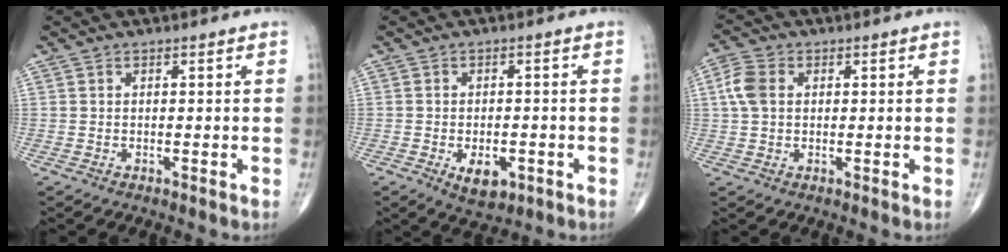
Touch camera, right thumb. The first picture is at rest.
{"total": 5.4, "force": [-2.1, 3.0, 4.0], "torque": [-0.054, 0.002, -0.023]}
{"total": 5.2, "force": [0.9, 3.7, 3.5], "torque": [-0.082, 0.010, 0.014]}